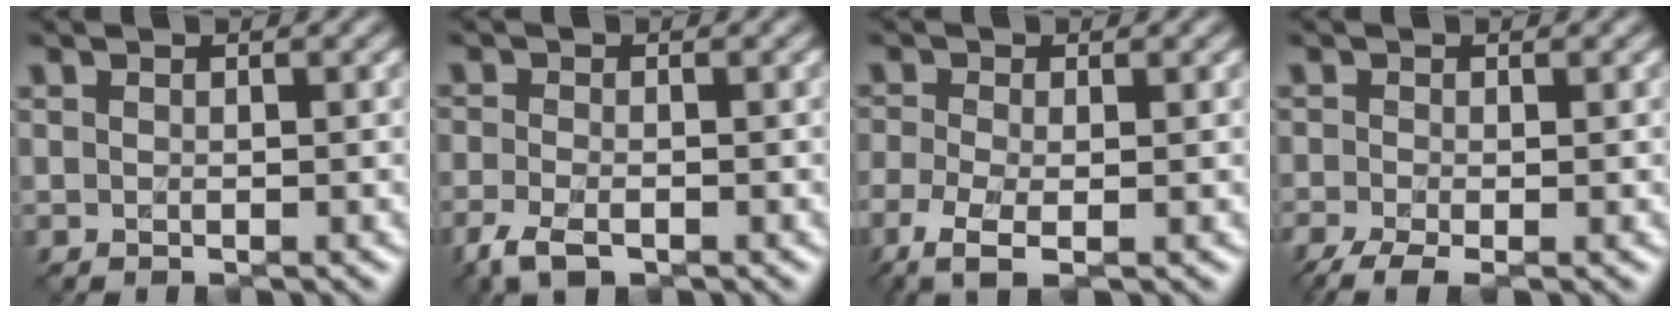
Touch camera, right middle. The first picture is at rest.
{"total": 3.6, "force": [-2.6, 1.5, 2.0], "torque": [-0.052, -0.013, -0.052]}
{"total": 4.1, "force": [-2.7, 1.2, 2.8], "torque": [-0.068, -0.013, -0.056]}
{"total": 3.1, "force": [-2.2, 0.7, 2.1], "torque": [-0.047, -0.008, -0.045]}